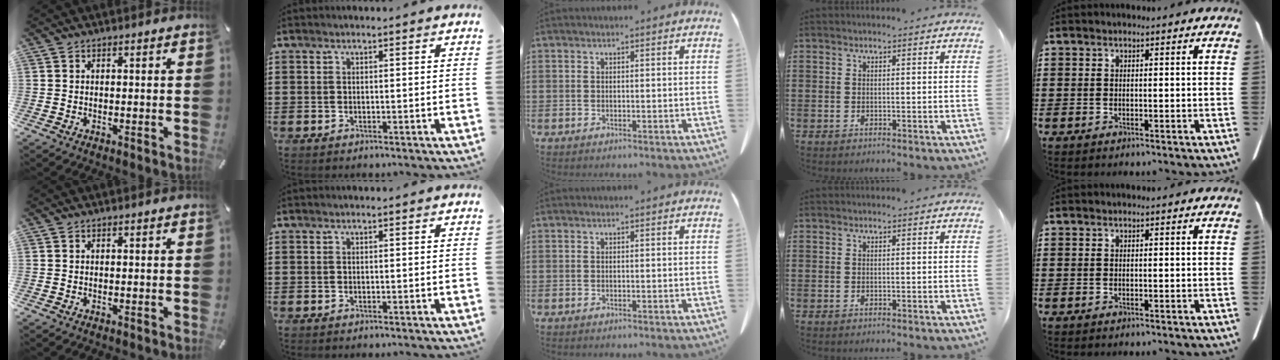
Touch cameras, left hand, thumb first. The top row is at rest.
{}